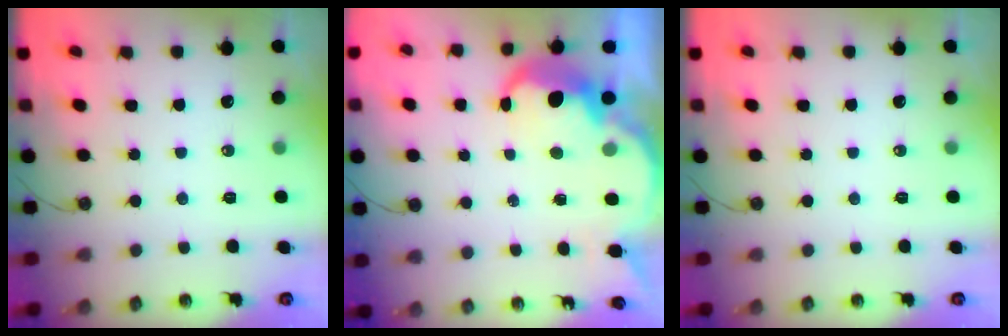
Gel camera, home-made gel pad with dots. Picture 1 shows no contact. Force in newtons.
{"total": 7.9, "press": 7.9, "slide": 0.6}
{"total": 0.0}